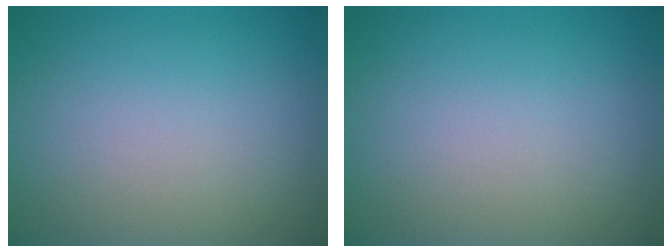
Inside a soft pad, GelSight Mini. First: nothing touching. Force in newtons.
{"total": 0.0}